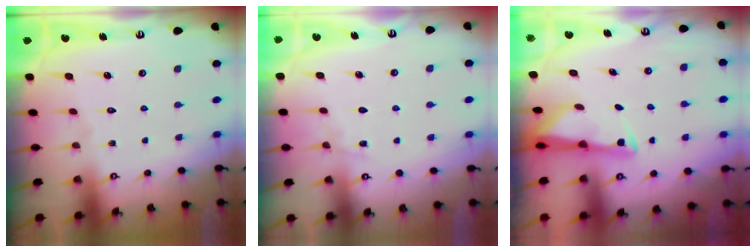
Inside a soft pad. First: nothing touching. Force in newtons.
{"total": 3.1, "press": 3.1, "slide": 0.4}
{"total": 3.2, "press": 3.2, "slide": 0.5}